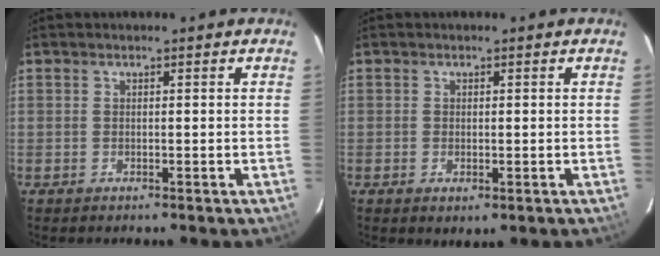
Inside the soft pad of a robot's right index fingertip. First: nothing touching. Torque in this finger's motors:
{"motor_torque": [0.72, -0.53, 0.05, 0.01]}